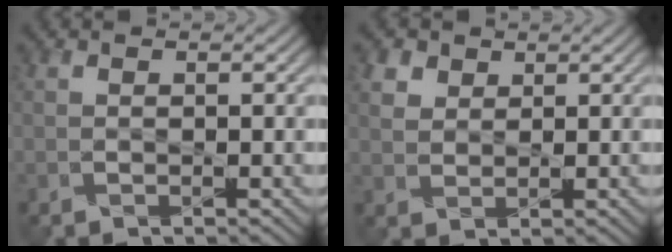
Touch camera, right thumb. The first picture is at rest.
{"total": 3.4, "force": [2.1, 2.3, 1.3], "torque": [-0.041, -0.002, 0.051]}